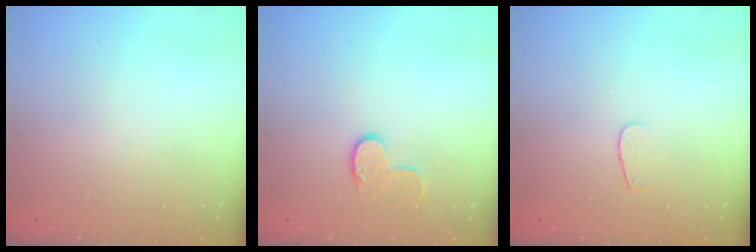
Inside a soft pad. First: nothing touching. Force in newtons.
{"total": 6.8, "press": 6.8, "slide": 0.3}
{"total": 2.6, "press": 2.5, "slide": 0.3}